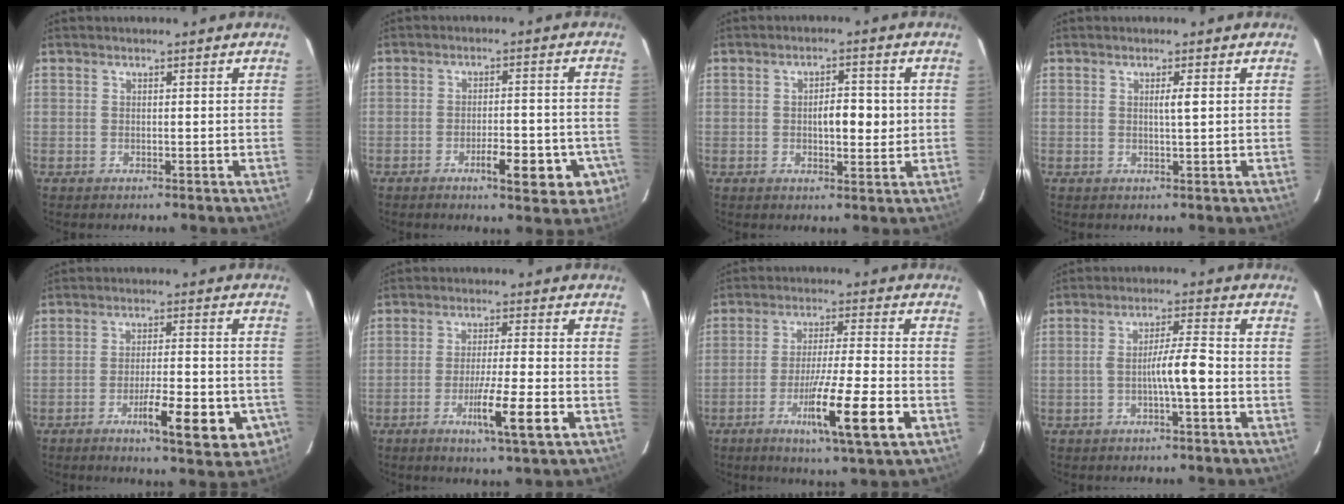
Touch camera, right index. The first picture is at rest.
{"total": 8.5, "force": [-4.2, 2.3, 7.0], "torque": [-0.079, 0.008, -0.049]}
{"total": 5.1, "force": [0.0, 1.9, 4.8], "torque": [-0.073, 0.004, 0.002]}
{"total": 1.5, "force": [0.3, -0.2, 1.5], "torque": [-0.026, 0.000, 0.004]}
{"total": 11.4, "force": [-5.4, 2.3, 9.8], "torque": [-0.123, 0.001, -0.068]}
{"total": 8.2, "force": [-3.3, -0.5, 7.5], "torque": [-0.125, -0.018, -0.056]}
{"total": 12.3, "force": [-5.0, -0.4, 11.2], "torque": [-0.194, -0.022, -0.083]}
{"total": 5.3, "force": [-1.6, 0.1, 5.1], "torque": [-0.089, 0.012, -0.026]}